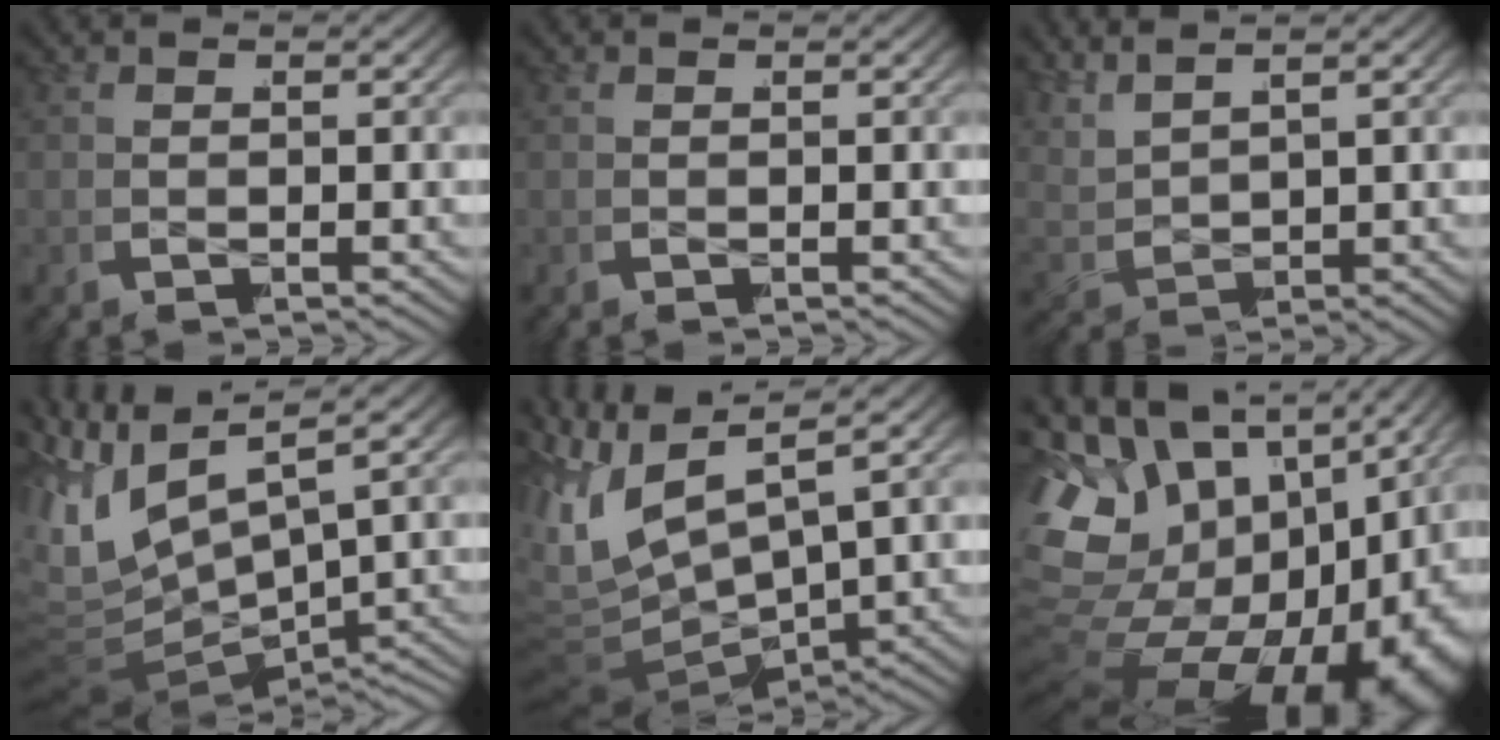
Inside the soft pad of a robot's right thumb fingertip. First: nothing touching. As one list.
[{"total": 0.0}, {"total": 2.2, "force": [2.0, 0.7, 0.7], "torque": [-0.021, 0.013, 0.037]}, {"total": 12.3, "force": [0.0, 8.9, 8.5], "torque": [-0.211, -0.036, 0.015]}, {"total": 12.0, "force": [0.2, 8.4, 8.5], "torque": [-0.212, -0.041, 0.016]}, {"total": 20.5, "force": [-2.7, 14.4, 14.3], "torque": [-0.272, -0.040, -0.028]}]